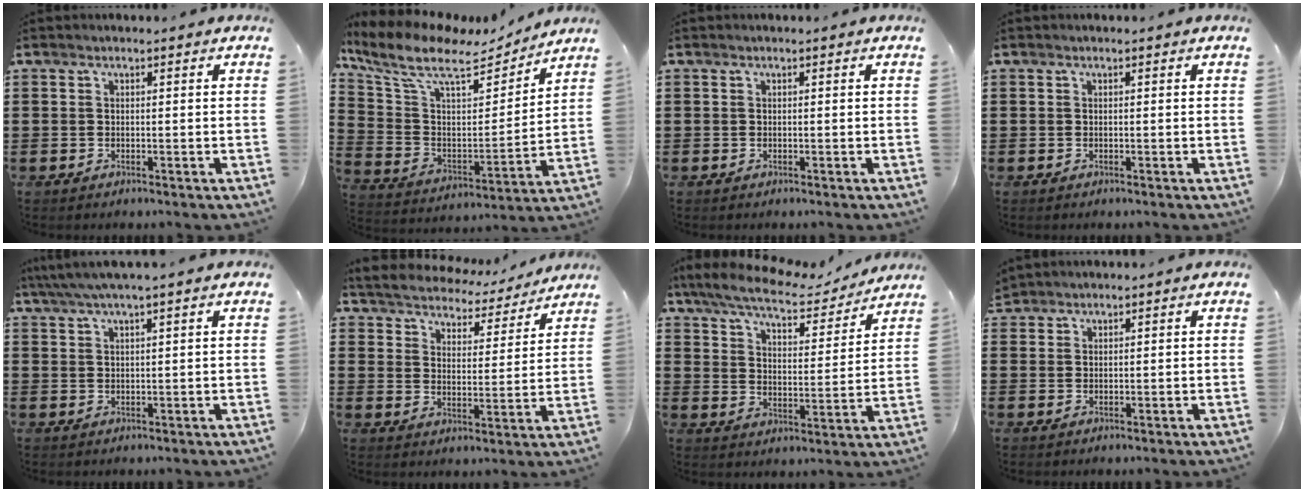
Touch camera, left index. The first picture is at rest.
{"total": 10.7, "force": [8.0, 3.4, 6.3], "torque": [-0.155, -0.040, 0.136]}
{"total": 0.0}
{"total": 0.0}
{"total": 2.9, "force": [2.2, -0.2, 1.9], "torque": [-0.040, 0.000, 0.040]}
{"total": 4.4, "force": [4.4, 0.3, -0.2], "torque": [-0.025, -0.037, 0.070]}
{"total": 7.9, "force": [6.9, 1.2, 3.6], "torque": [-0.099, -0.032, 0.118]}
{"total": 1.6, "force": [1.5, 0.3, 0.0], "torque": [-0.003, 0.001, 0.031]}